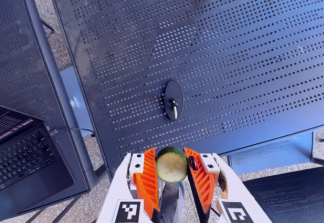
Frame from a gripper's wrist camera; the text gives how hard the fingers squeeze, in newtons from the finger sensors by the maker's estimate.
{"total": 9.7, "left": 9.0, "right": 10.4}